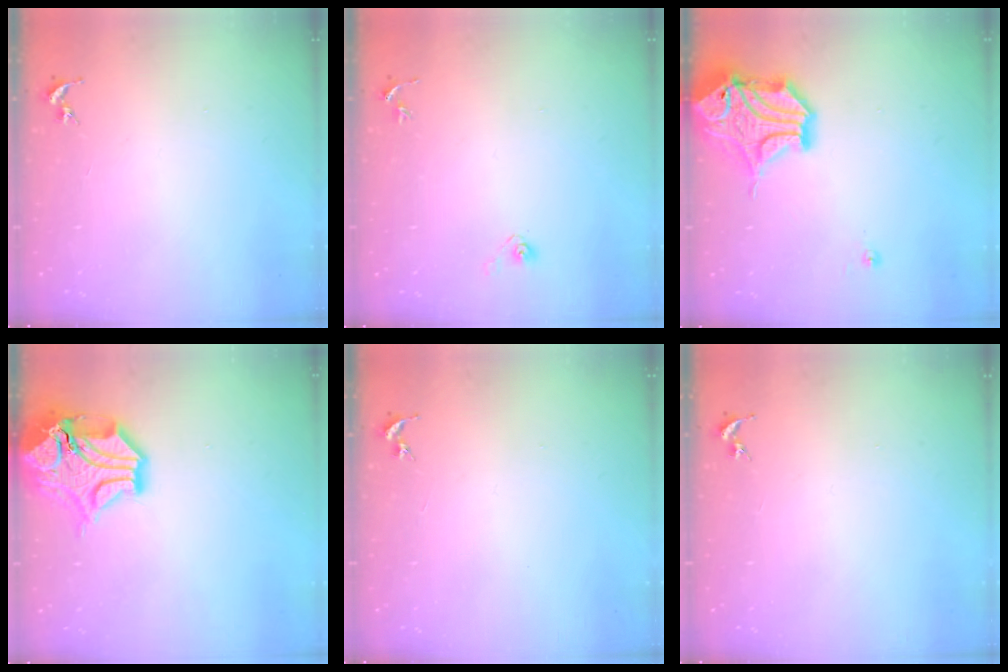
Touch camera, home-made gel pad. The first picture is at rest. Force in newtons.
{"total": 3.5, "press": 3.2, "slide": 1.5}
{"total": 18.1, "press": 17.9, "slide": 2.5}
{"total": 17.9, "press": 17.7, "slide": 2.6}
{"total": 0.0}
{"total": 0.0}